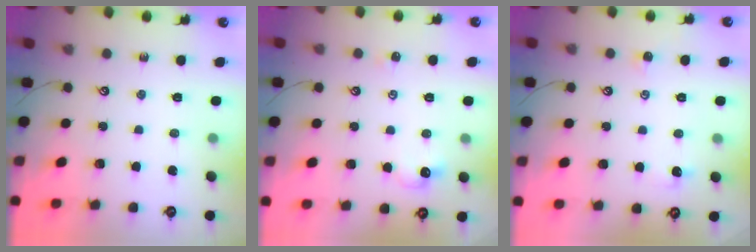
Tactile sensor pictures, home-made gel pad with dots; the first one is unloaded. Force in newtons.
{"total": 2.7, "press": 2.6, "slide": 0.5}
{"total": 0.0}